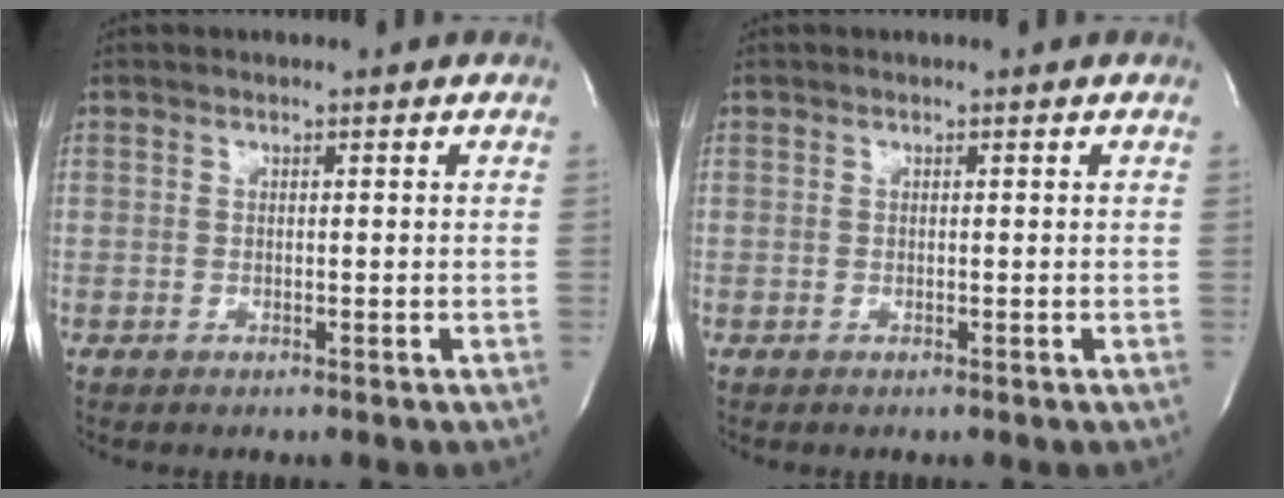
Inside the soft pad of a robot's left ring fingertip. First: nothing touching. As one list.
[{"total": 0.0}]